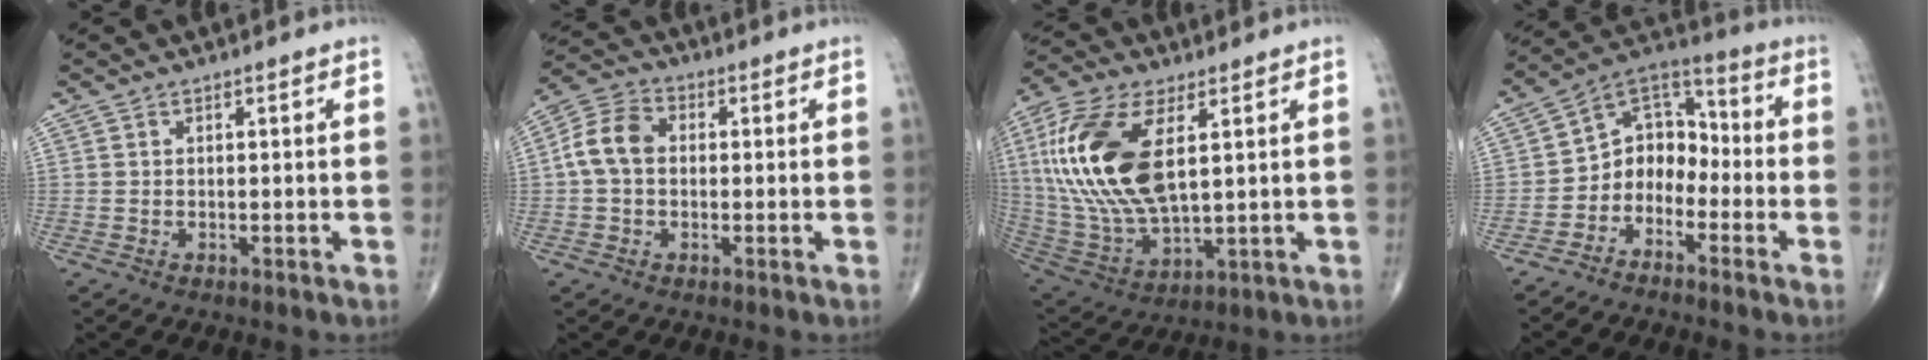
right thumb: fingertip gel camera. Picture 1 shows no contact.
{"total": 7.6, "force": [0.1, 5.5, 5.2], "torque": [-0.097, 0.026, -0.008]}
{"total": 22.7, "force": [5.2, 11.1, 19.1], "torque": [-0.412, -0.020, 0.100]}
{"total": 9.3, "force": [-3.7, 7.3, 4.3], "torque": [-0.033, 0.073, -0.087]}